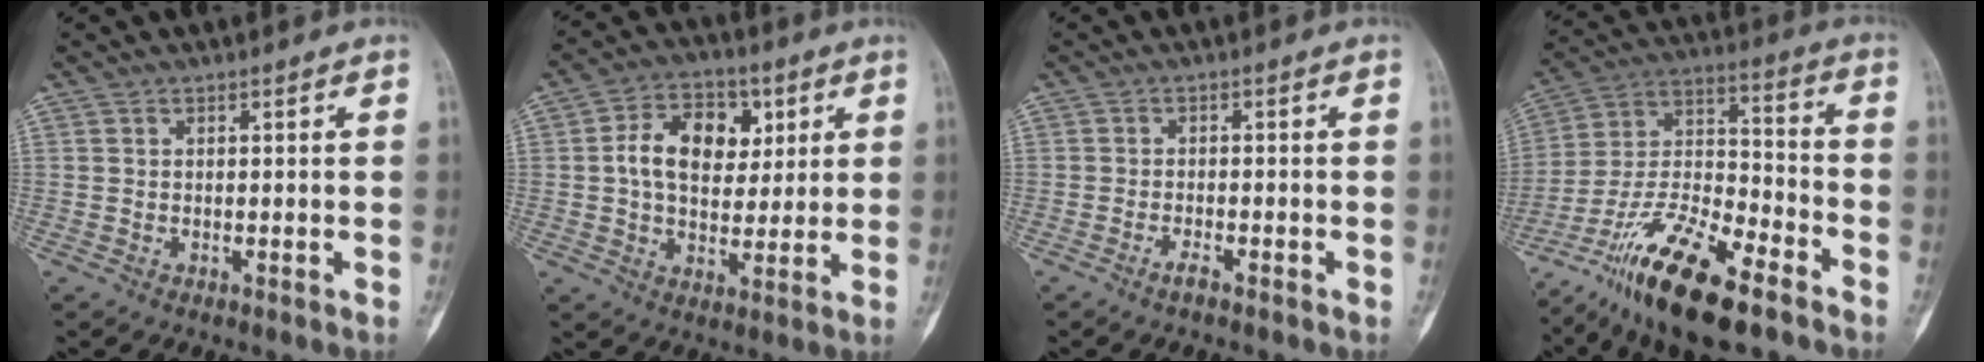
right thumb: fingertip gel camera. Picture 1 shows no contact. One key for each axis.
{"total": 12.6, "fx": 2.8, "fy": 8.7, "fz": 8.7, "tx": -0.108, "ty": 0.003, "tz": 0.041}
{"total": 1.8, "fx": -1.4, "fy": 0.4, "fz": 1.1, "tx": -0.024, "ty": 0.005, "tz": -0.029}
{"total": 20.0, "fx": -13.3, "fy": 6.1, "fz": 13.7, "tx": -0.260, "ty": 0.070, "tz": -0.239}